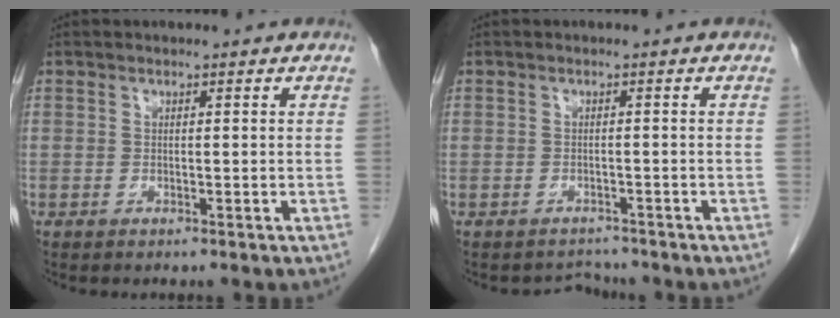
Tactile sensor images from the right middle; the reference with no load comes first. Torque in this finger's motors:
{"motor_torque": [-1.02, 0.08, -0.39, -0.10]}